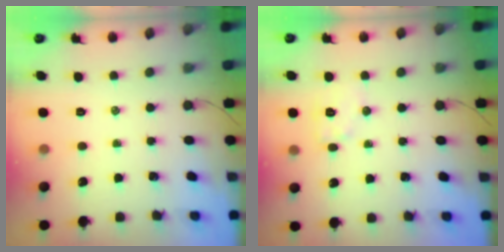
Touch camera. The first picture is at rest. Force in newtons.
{"total": 6.8, "press": 6.8, "slide": 0.6}